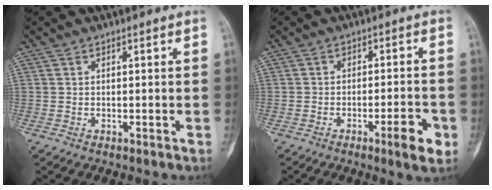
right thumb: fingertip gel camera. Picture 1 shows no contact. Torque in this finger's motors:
{"motor_torque": [0.98, 0.71, -0.10, 0.02, 0.01]}